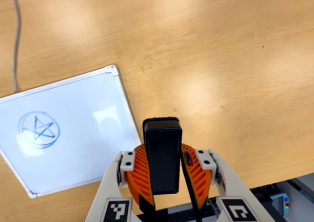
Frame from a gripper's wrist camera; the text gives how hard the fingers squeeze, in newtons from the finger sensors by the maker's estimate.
{"total": 10.5, "left": 9.2, "right": 11.9}